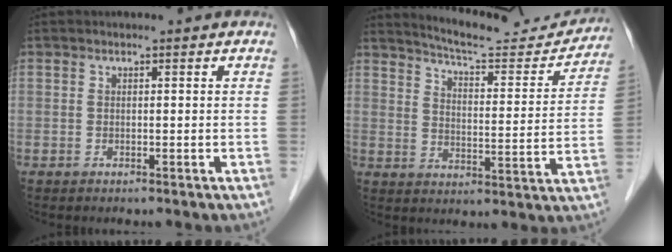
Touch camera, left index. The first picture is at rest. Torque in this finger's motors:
{"motor_torque": [0.33, -0.38, 0.12, 0.02]}